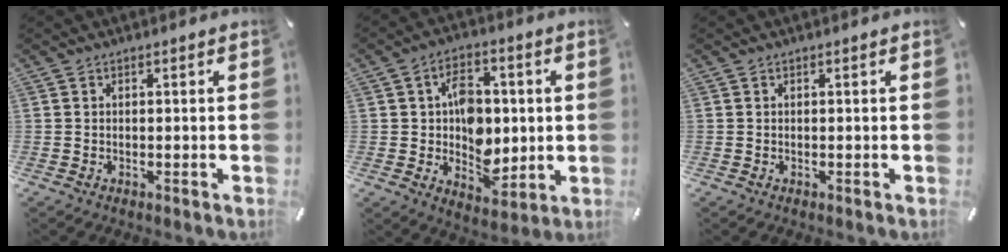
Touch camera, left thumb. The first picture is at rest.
{"total": 11.3, "force": [0.4, 8.5, 7.3], "torque": [-0.099, 0.008, 0.011]}
{"total": 0.0}